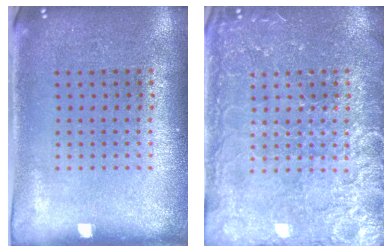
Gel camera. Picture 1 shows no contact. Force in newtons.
{"total": 3.7, "press": 3.6, "slide": 0.5}